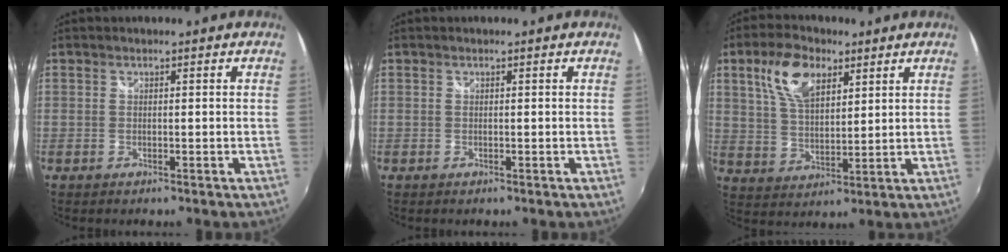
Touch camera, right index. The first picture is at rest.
{"total": 0.0}
{"total": 10.7, "force": [5.2, 5.5, 7.5], "torque": [-0.145, 0.019, 0.102]}